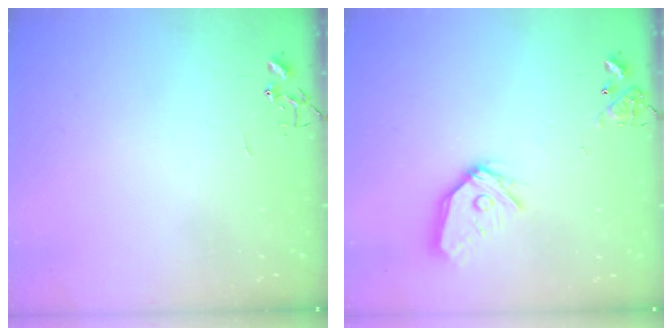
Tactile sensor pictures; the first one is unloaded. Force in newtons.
{"total": 13.7, "press": 13.6, "slide": 1.7}